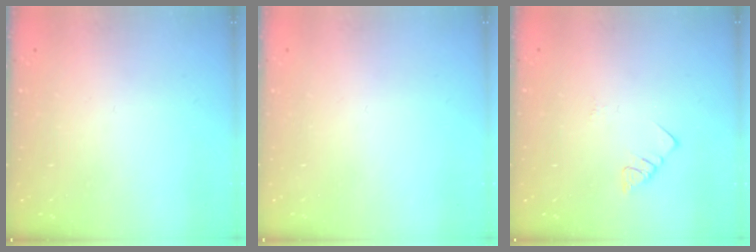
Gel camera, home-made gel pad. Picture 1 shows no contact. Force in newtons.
{"total": 1.6, "press": 1.6, "slide": 0.1}
{"total": 1.8, "press": 1.8, "slide": 0.3}